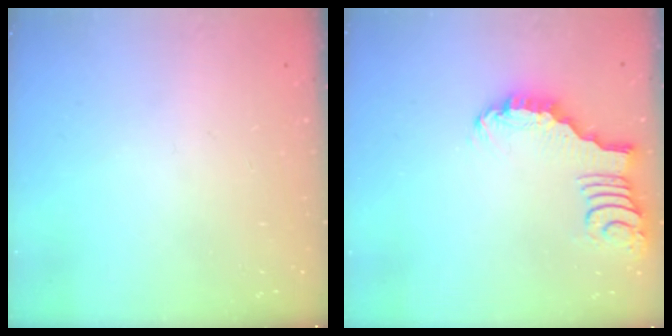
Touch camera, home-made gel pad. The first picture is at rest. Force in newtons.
{"total": 2.1, "press": 2.1, "slide": 0.2}